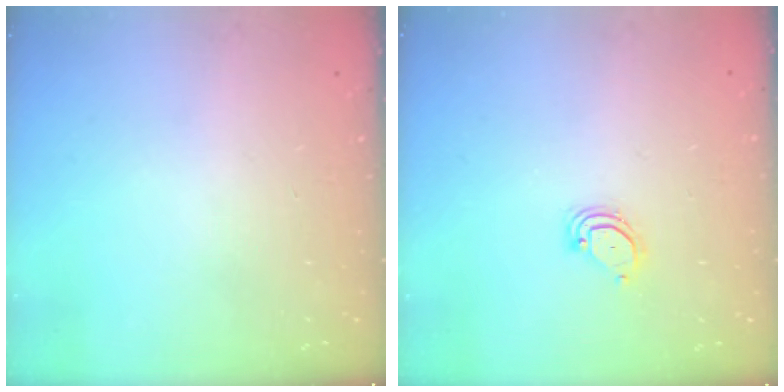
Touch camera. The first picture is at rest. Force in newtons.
{"total": 3.5, "press": 3.5, "slide": 0.3}